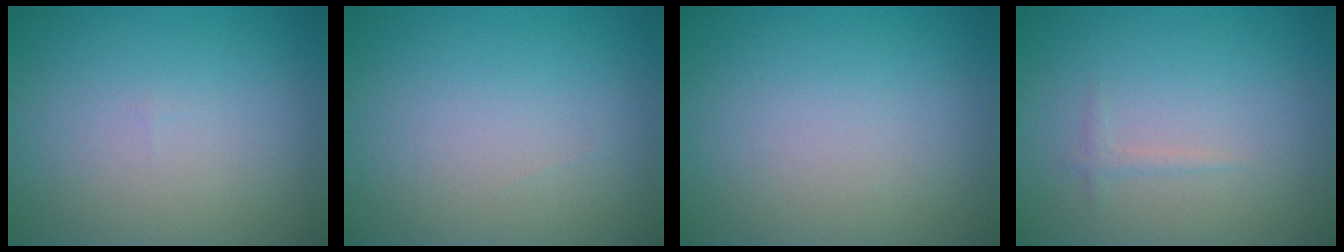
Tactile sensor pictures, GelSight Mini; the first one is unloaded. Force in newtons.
{"total": 0.0}
{"total": 0.0}
{"total": 0.7, "press": 0.7, "slide": 0.1}